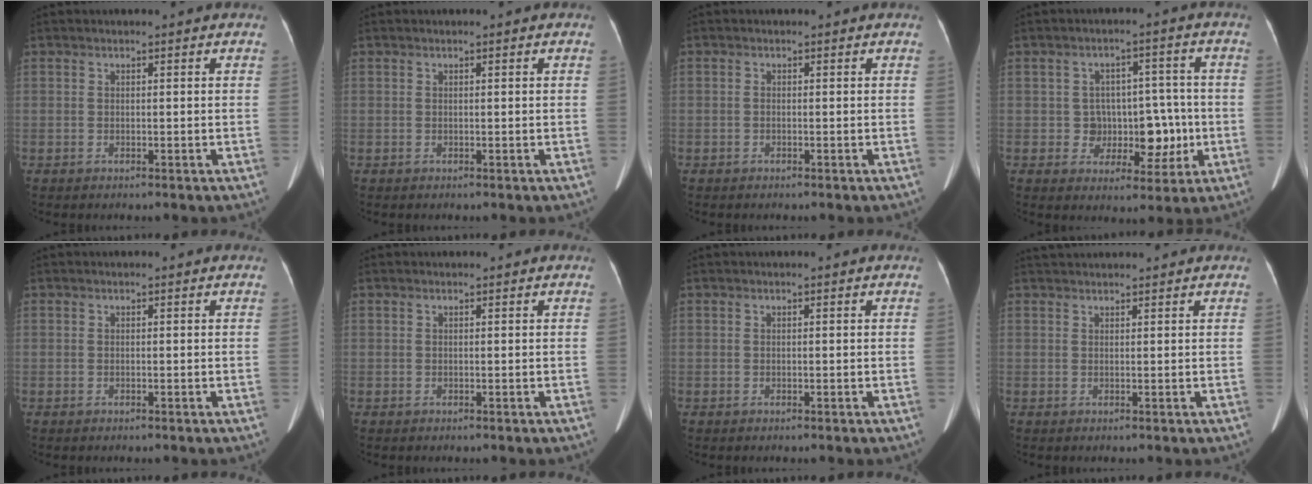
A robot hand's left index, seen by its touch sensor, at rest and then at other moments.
{"total": 0.0}
{"total": 0.5, "force": [-0.3, 0.4, 0.0], "torque": [-0.001, 0.003, -0.008]}
{"total": 7.1, "force": [-1.2, 5.7, 4.1], "torque": [-0.041, 0.029, -0.008]}
{"total": 0.0}
{"total": 0.0}
{"total": 0.0}
{"total": 3.8, "force": [3.7, 0.2, 0.9], "torque": [-0.011, 0.037, 0.059]}